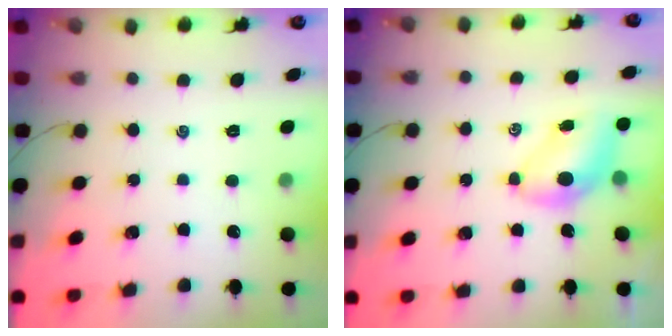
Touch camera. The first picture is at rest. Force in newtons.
{"total": 6.0, "press": 5.9, "slide": 0.7}